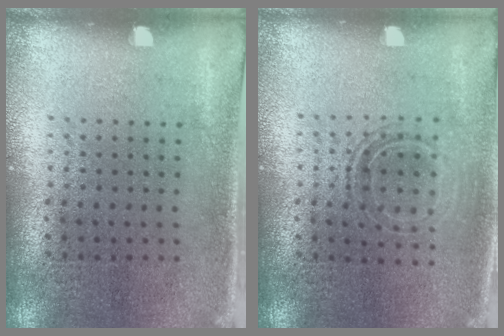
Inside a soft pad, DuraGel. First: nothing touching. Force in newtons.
{"total": 1.4, "press": 1.2, "slide": 0.8}